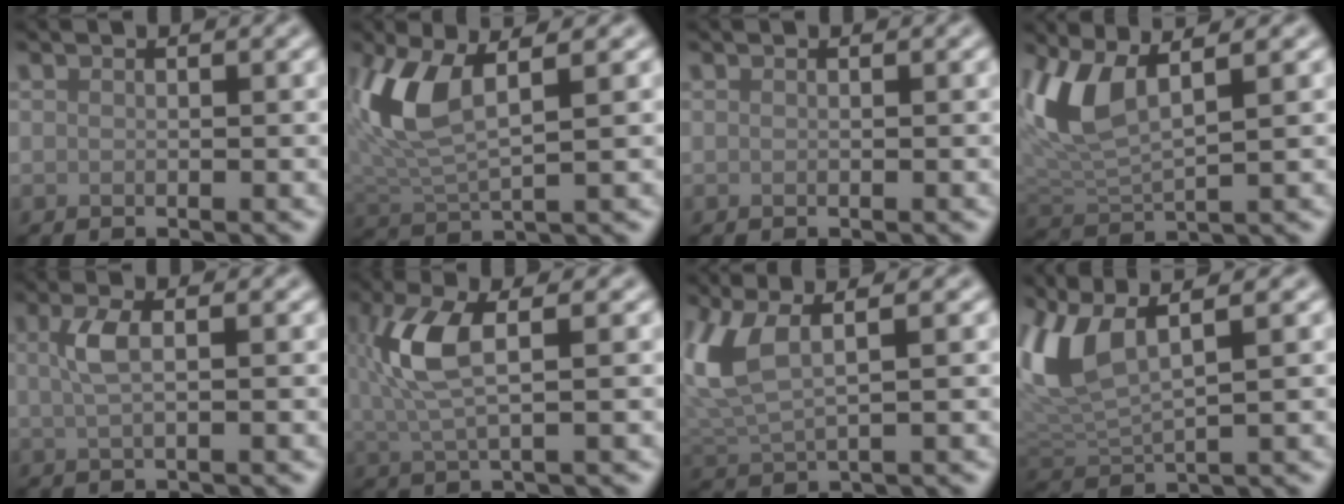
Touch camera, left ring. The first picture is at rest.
{"total": 6.1, "force": [2.1, 2.4, 5.2], "torque": [-0.127, -0.001, 0.044]}
{"total": 0.0}
{"total": 5.4, "force": [2.5, 1.9, 4.5], "torque": [-0.110, -0.002, 0.051]}
{"total": 2.4, "force": [0.5, 0.7, 2.2], "torque": [-0.046, 0.004, 0.010]}
{"total": 5.1, "force": [0.9, 1.7, 4.7], "torque": [-0.112, 0.005, 0.016]}
{"total": 4.8, "force": [2.2, 1.5, 4.0], "torque": [-0.105, 0.003, 0.047]}
{"total": 6.6, "force": [3.2, 2.2, 5.4], "torque": [-0.131, 0.010, 0.064]}